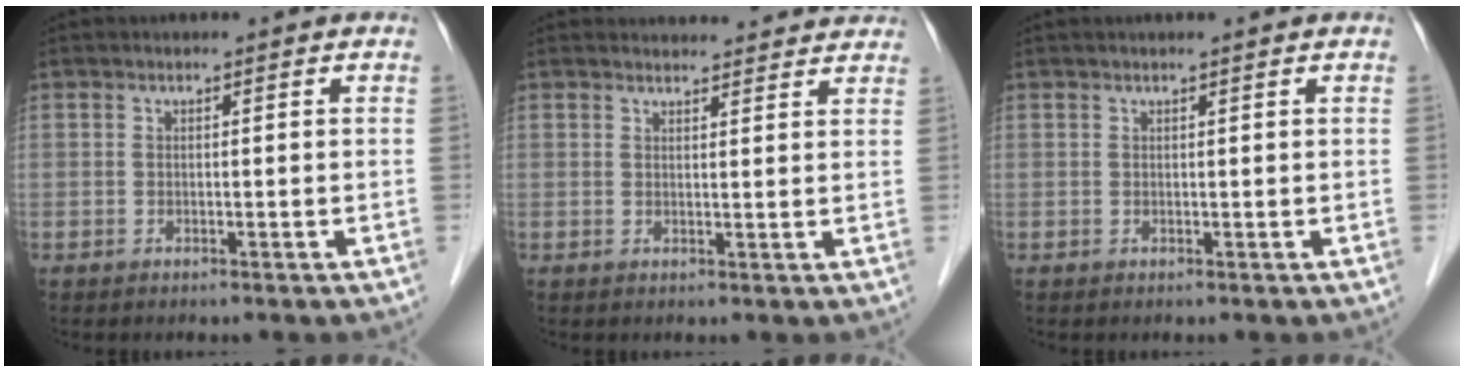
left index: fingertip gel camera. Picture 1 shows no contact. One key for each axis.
{"total": 8.1, "fx": 7.9, "fy": 1.5, "fz": 1.2, "tx": 0.000, "ty": 0.012, "tz": 0.075}
{"total": 0.8, "fx": 0.6, "fy": -0.2, "fz": 0.5, "tx": -0.010, "ty": 0.005, "tz": 0.016}